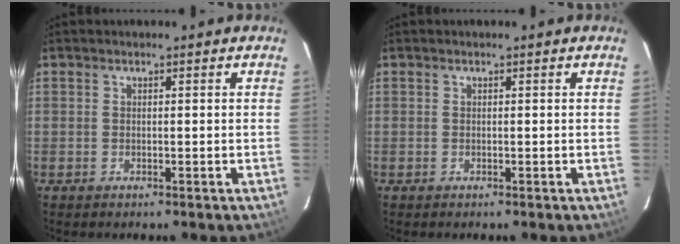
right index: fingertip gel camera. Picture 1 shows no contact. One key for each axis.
{"total": 0.0}